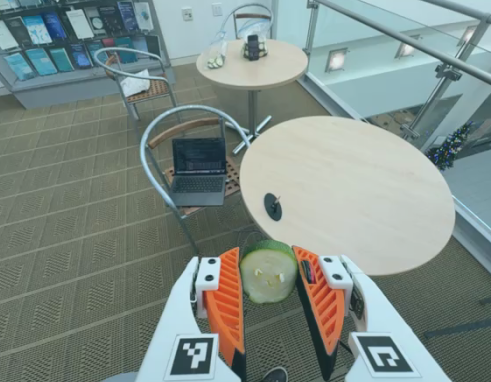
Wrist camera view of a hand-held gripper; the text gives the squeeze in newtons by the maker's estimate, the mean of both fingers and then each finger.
{"total": 9.0, "left": 8.8, "right": 9.2}